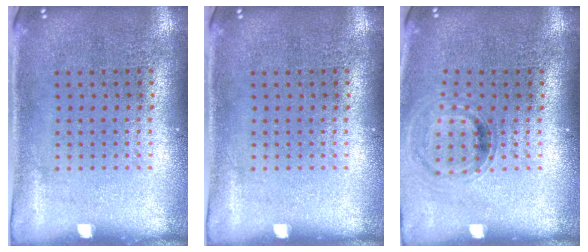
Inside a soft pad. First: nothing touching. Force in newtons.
{"total": 0.0}
{"total": 0.8, "press": 0.8, "slide": 0.1}